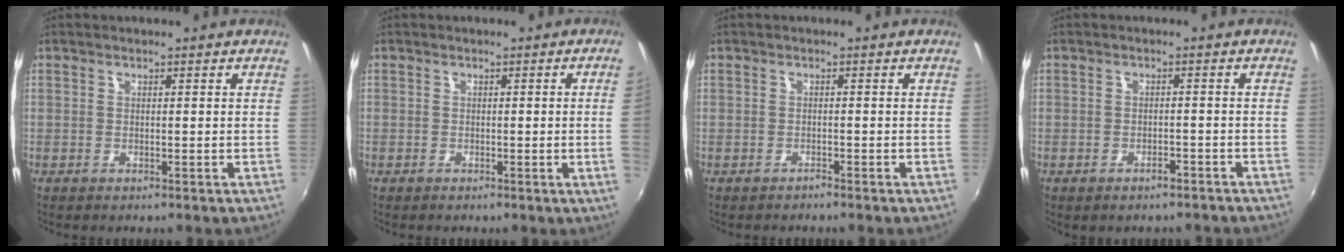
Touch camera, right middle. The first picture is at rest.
{"total": 2.9, "force": [0.0, -1.7, 2.4], "torque": [-0.034, -0.012, 0.006]}
{"total": 0.8, "force": [-0.7, 0.3, -0.1], "torque": [0.000, 0.002, -0.014]}
{"total": 2.8, "force": [-2.3, 1.2, 1.0], "torque": [-0.017, 0.001, -0.026]}